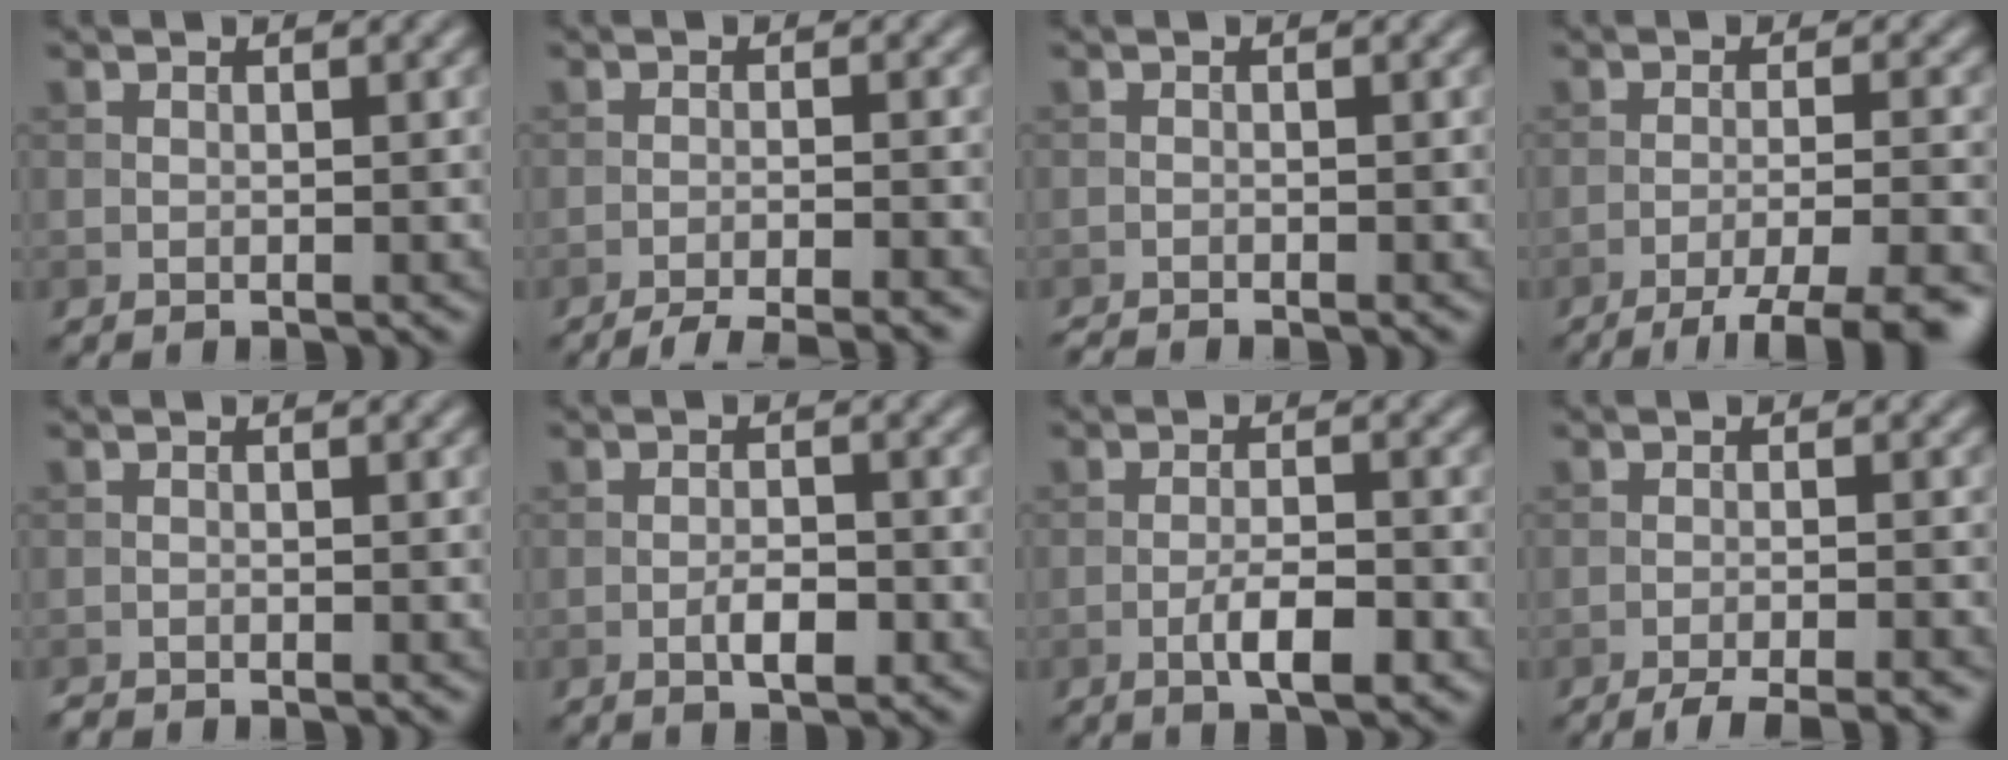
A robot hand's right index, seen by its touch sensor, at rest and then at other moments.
{"total": 5.5, "force": [-4.8, 0.8, 2.5], "torque": [-0.037, -0.010, -0.075]}
{"total": 1.1, "force": [-1.0, 0.0, 0.4], "torque": [-0.009, -0.002, -0.021]}
{"total": 7.8, "force": [-5.7, 1.4, 5.0], "torque": [-0.067, -0.007, -0.079]}
{"total": 0.9, "force": [-0.9, 0.0, 0.1], "torque": [0.000, -0.003, -0.018]}
{"total": 2.5, "force": [-1.1, 0.9, 2.1], "torque": [-0.033, 0.001, -0.020]}
{"total": 4.0, "force": [-1.8, 1.1, 3.4], "torque": [-0.062, 0.001, -0.032]}
{"total": 5.1, "force": [-4.1, 0.9, 2.9], "torque": [-0.039, -0.010, -0.066]}